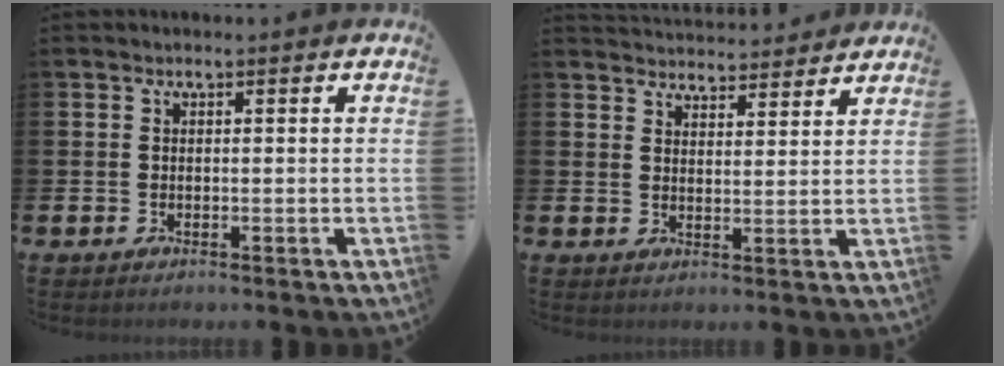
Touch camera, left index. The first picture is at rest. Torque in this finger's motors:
{"motor_torque": [0.10, -0.68, 0.20, 0.09]}